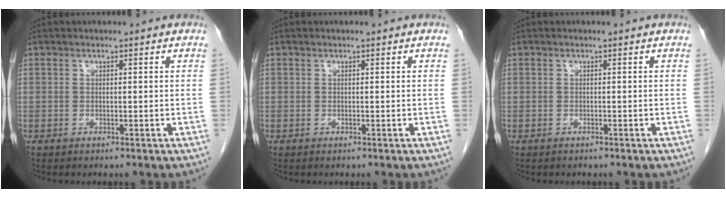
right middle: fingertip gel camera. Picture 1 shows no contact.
{"total": 0.0}
{"total": 0.0}